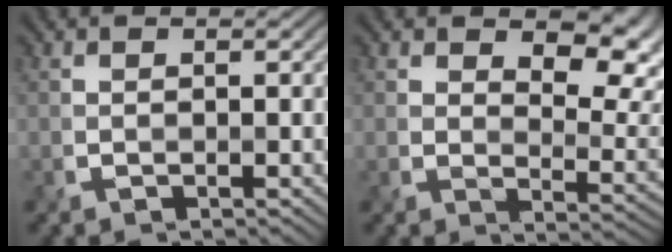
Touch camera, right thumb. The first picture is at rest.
{"total": 9.4, "force": [4.4, 5.1, 6.5], "torque": [-0.092, -0.010, 0.067]}